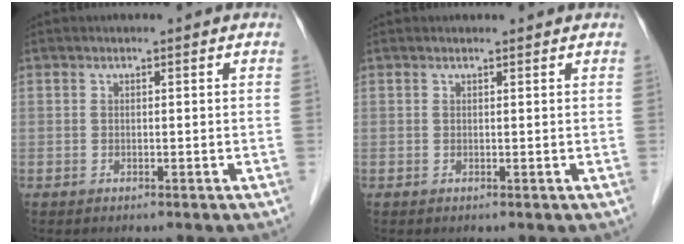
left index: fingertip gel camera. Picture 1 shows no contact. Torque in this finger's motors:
{"motor_torque": [0.13, -0.03, 0.00, 0.01]}